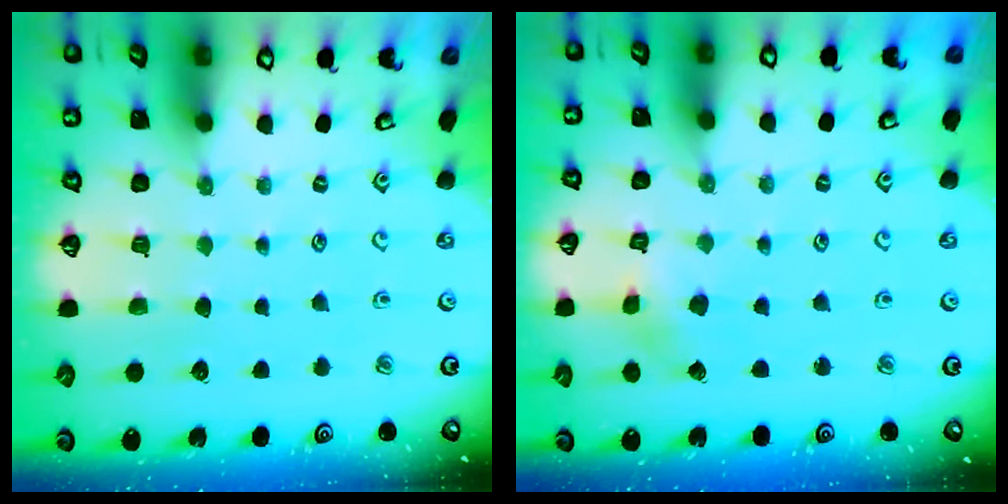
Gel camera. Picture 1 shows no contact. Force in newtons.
{"total": 2.6, "press": 2.5, "slide": 0.3}